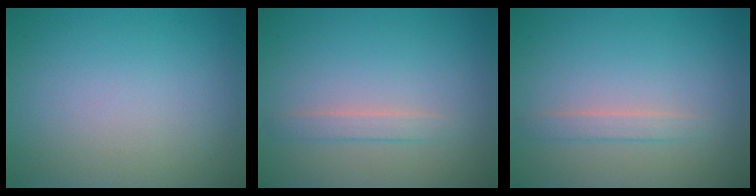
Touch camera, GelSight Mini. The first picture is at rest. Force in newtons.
{"total": 1.3, "press": 1.3, "slide": 0.1}
{"total": 1.3, "press": 1.3, "slide": 0.1}